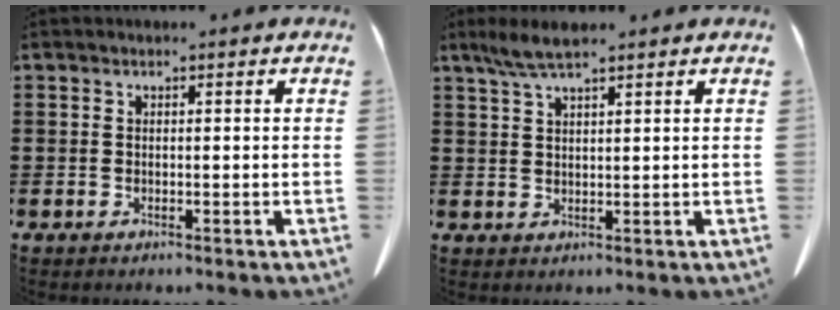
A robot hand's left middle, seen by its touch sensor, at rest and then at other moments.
{"total": 4.0, "force": [2.8, 0.6, 2.8], "torque": [-0.059, 0.004, 0.051]}